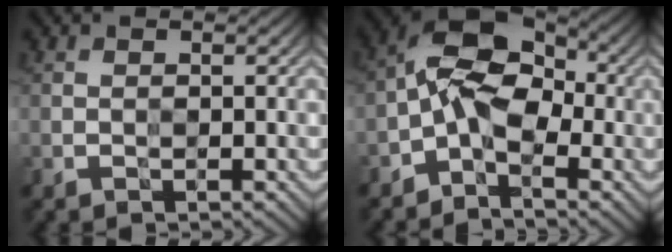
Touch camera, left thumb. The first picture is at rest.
{"total": 7.9, "force": [-2.2, 4.6, 6.0], "torque": [-0.117, 0.016, -0.063]}